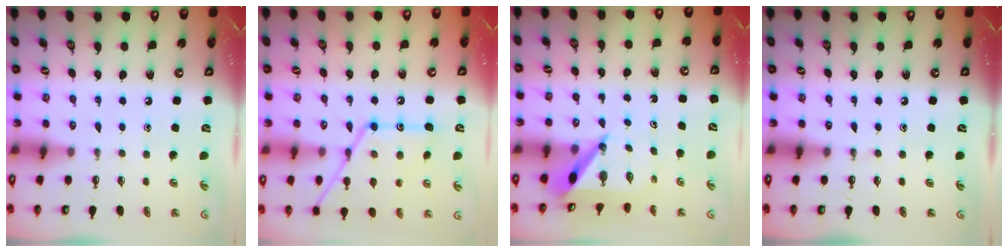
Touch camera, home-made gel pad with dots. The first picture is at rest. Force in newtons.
{"total": 17.3, "press": 17.3, "slide": 1.3}
{"total": 5.9, "press": 5.9, "slide": 0.2}
{"total": 0.0}